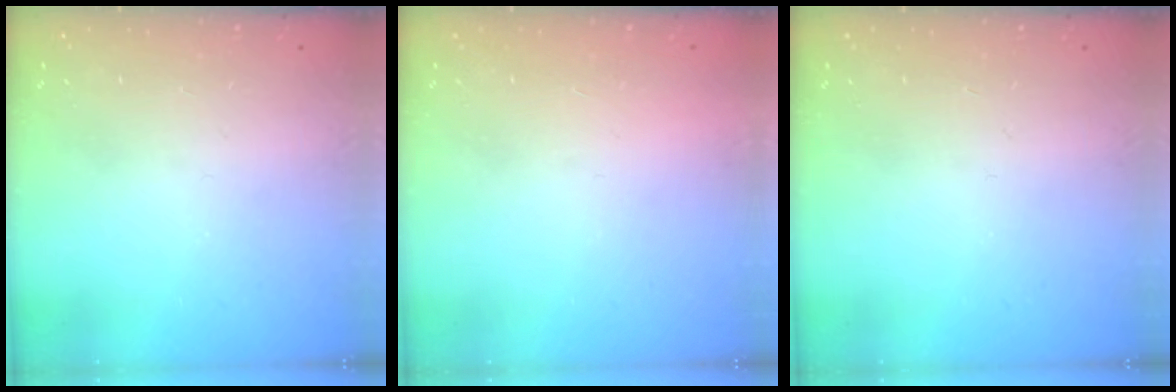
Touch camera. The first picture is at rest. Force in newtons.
{"total": 1.5, "press": 1.5, "slide": 0.1}
{"total": 0.0}